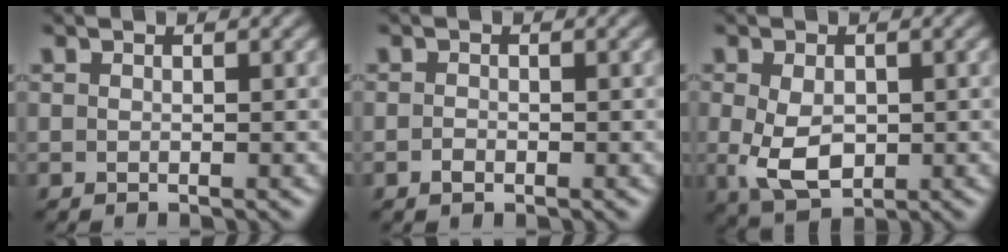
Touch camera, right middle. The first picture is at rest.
{"total": 0.8, "force": [-0.4, 0.5, 0.6], "torque": [-0.013, 0.000, -0.008]}
{"total": 4.7, "force": [-0.4, 3.0, 3.6], "torque": [-0.078, -0.009, -0.003]}